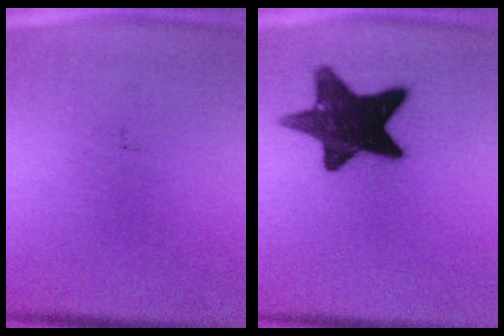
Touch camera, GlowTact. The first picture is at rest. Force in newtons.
{"total": 15.0}